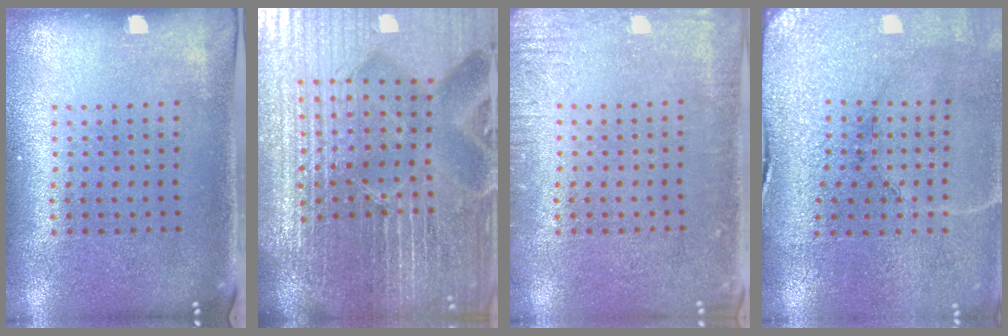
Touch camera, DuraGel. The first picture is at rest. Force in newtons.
{"total": 7.3, "press": 6.4, "slide": 3.6}
{"total": 2.0, "press": 1.9, "slide": 0.2}
{"total": 3.5, "press": 3.5, "slide": 0.4}